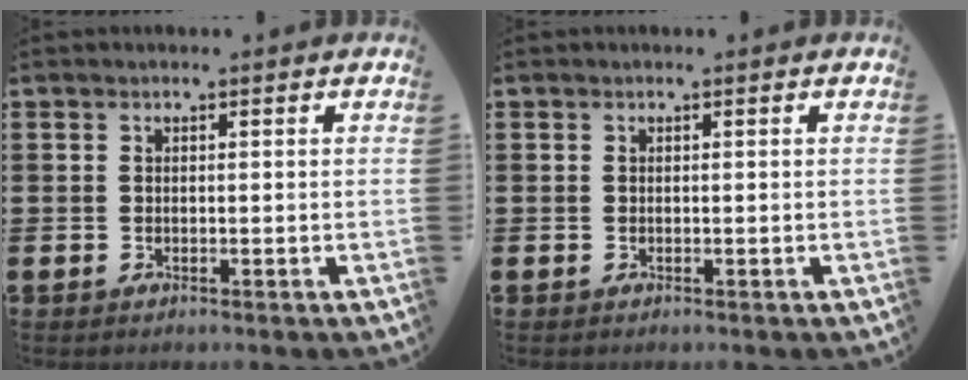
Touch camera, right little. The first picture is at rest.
{"total": 0.0}